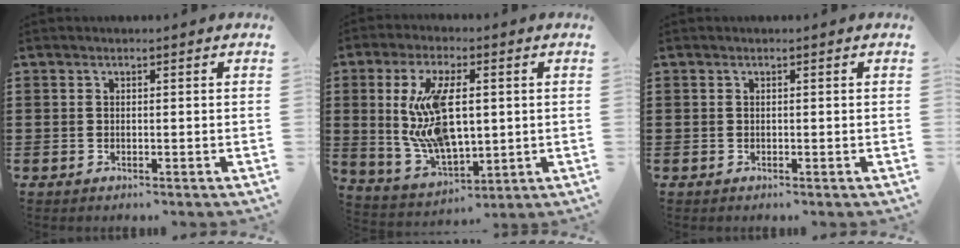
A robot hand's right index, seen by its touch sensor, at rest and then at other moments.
{"total": 12.1, "force": [1.5, 5.9, 10.4], "torque": [-0.221, -0.004, 0.023]}
{"total": 0.0}